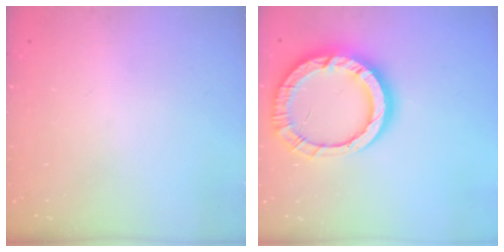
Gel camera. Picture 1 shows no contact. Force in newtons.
{"total": 17.5, "press": 17.4, "slide": 1.5}